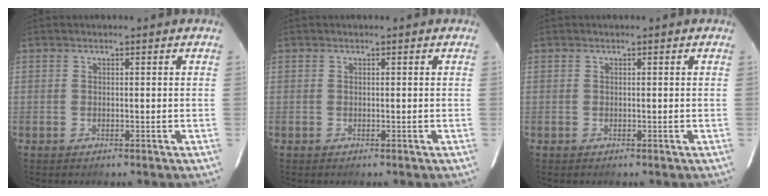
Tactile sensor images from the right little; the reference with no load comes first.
{"total": 0.0}
{"total": 0.0}